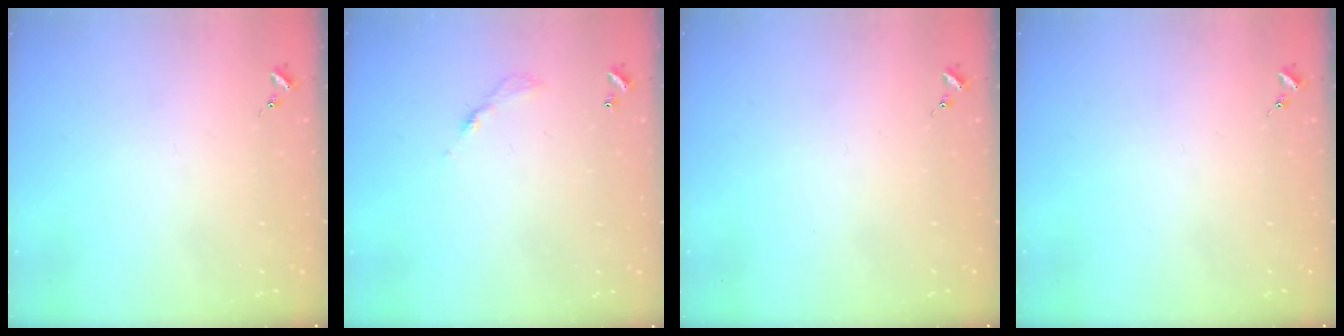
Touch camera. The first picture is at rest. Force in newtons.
{"total": 3.6, "press": 3.6, "slide": 0.2}
{"total": 0.0}
{"total": 0.0}